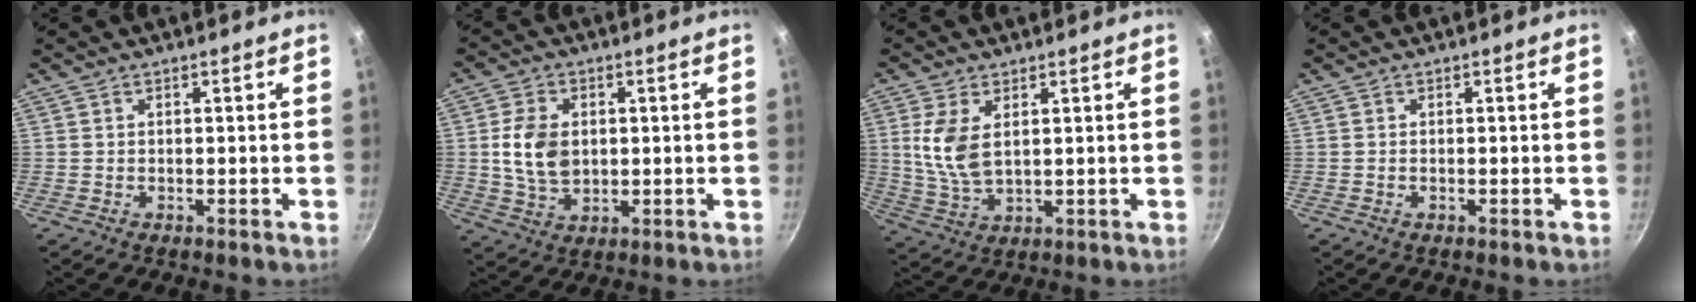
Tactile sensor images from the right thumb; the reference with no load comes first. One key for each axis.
{"total": 8.9, "fx": 0.9, "fy": 6.2, "fz": 6.2, "tx": -0.105, "ty": -0.002, "tz": 0.019}
{"total": 8.3, "fx": 2.1, "fy": 4.5, "fz": 6.6, "tx": -0.134, "ty": -0.016, "tz": 0.048}
{"total": 0.0}